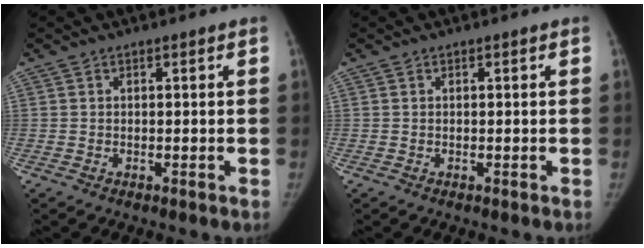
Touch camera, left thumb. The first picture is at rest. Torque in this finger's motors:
{"motor_torque": [-0.03, 0.10, 0.29, -0.30, 0.00]}